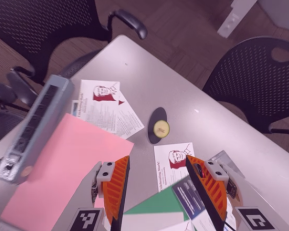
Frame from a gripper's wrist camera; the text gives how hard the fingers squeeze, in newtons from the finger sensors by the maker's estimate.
{"total": 0.0}